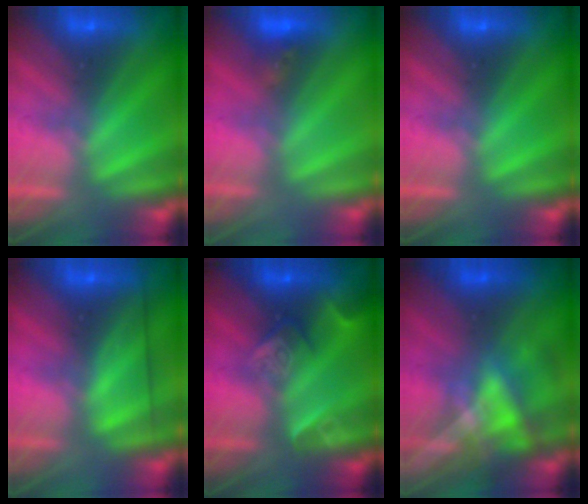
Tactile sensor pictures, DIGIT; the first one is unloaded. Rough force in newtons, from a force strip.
{"total": 2.9}
{"total": 0.0}
{"total": 2.6}
{"total": 2.4}
{"total": 4.6}